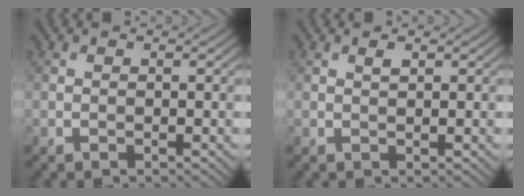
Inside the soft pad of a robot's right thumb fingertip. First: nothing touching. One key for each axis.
{"total": 0.8, "fx": 0.5, "fy": 0.2, "fz": 0.6, "tx": -0.013, "ty": 0.000, "tz": 0.009}